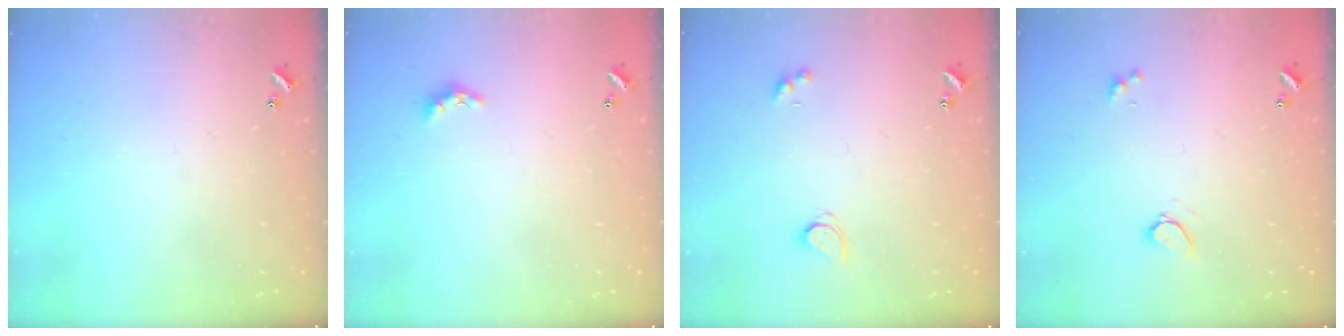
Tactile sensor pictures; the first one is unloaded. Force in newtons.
{"total": 2.6, "press": 2.5, "slide": 0.6}
{"total": 2.6, "press": 2.6, "slide": 0.5}
{"total": 1.0, "press": 1.0, "slide": 0.2}